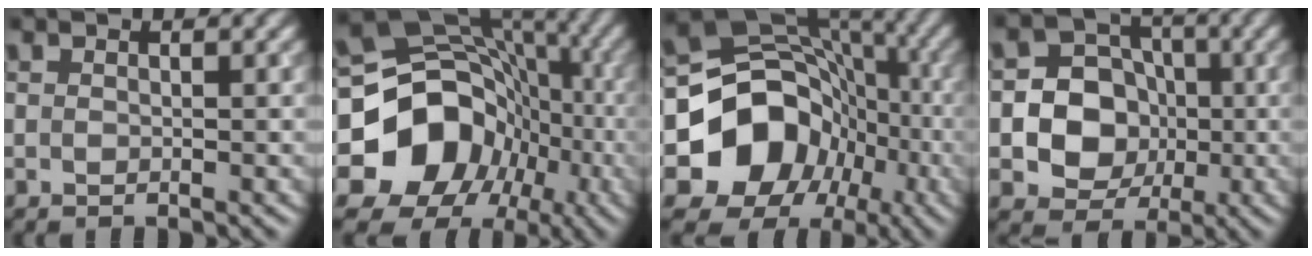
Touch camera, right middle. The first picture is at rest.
{"total": 17.2, "force": [-5.6, 14.7, 7.0], "torque": [-0.135, -0.007, -0.106]}
{"total": 15.0, "force": [-5.2, 12.9, 5.7], "torque": [-0.106, -0.005, -0.111]}
{"total": 8.8, "force": [-1.1, 8.1, 3.2], "torque": [-0.060, 0.017, -0.037]}